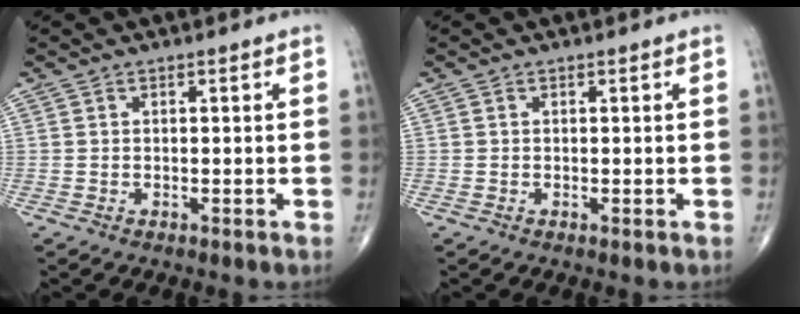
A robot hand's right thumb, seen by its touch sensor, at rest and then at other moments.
{"total": 0.0}